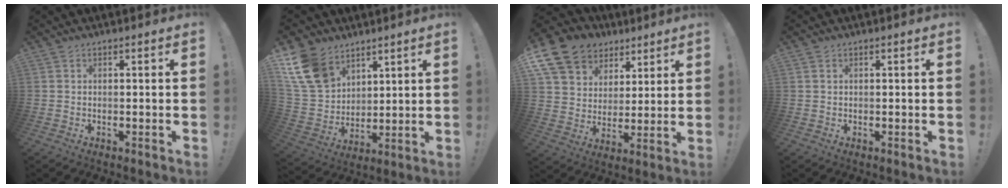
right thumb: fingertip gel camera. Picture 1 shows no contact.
{"total": 15.2, "force": [9.3, 10.2, 6.5], "torque": [-0.128, -0.049, 0.186]}
{"total": 14.8, "force": [8.6, 10.8, 5.3], "torque": [-0.081, -0.057, 0.174]}
{"total": 0.0}